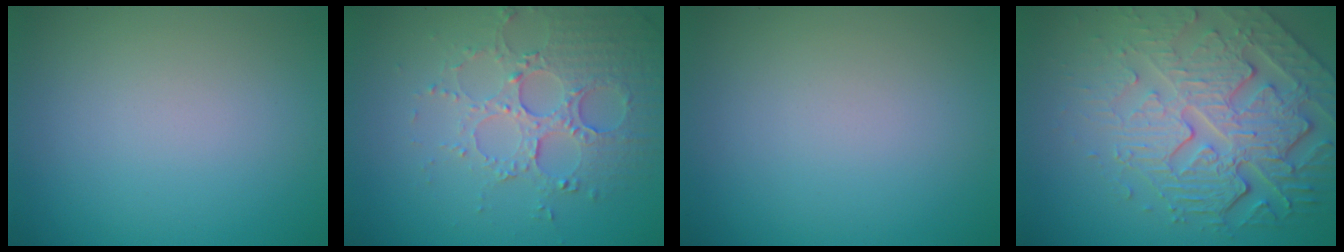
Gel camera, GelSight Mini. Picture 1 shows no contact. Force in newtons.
{"total": 5.3, "press": 3.7, "slide": 3.7}
{"total": 0.0}
{"total": 6.9, "press": 5.5, "slide": 4.2}